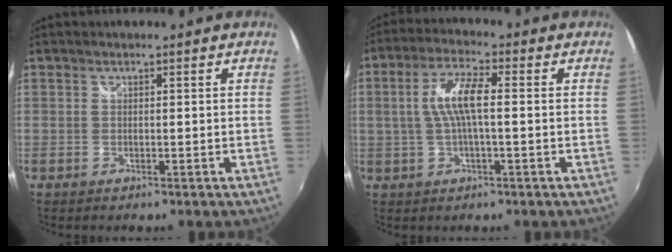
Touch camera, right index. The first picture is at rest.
{"total": 7.5, "force": [0.2, 1.7, 7.3], "torque": [-0.146, 0.008, 0.007]}